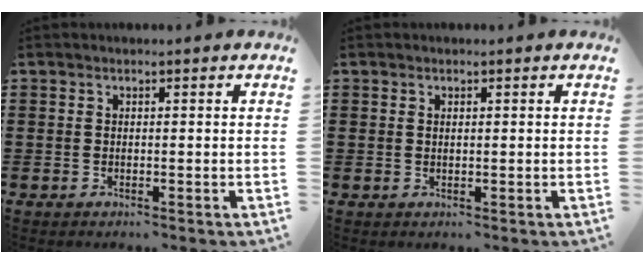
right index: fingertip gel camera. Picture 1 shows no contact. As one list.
[{"total": 0.5, "force": [0.3, 0.3, 0.3], "torque": [-0.007, 0.002, 0.006]}]